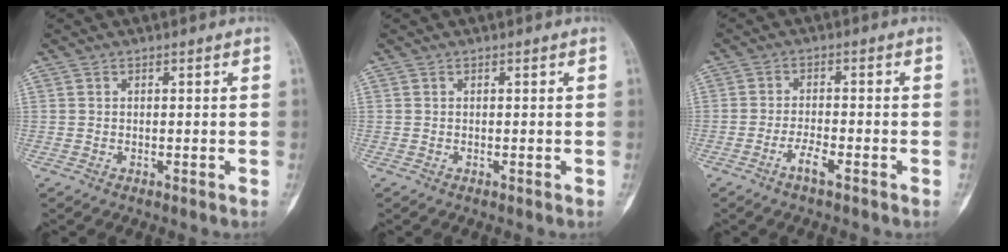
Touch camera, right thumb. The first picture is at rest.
{"total": 0.0}
{"total": 3.6, "force": [-2.2, 0.8, 2.7], "torque": [-0.055, 0.013, -0.044]}